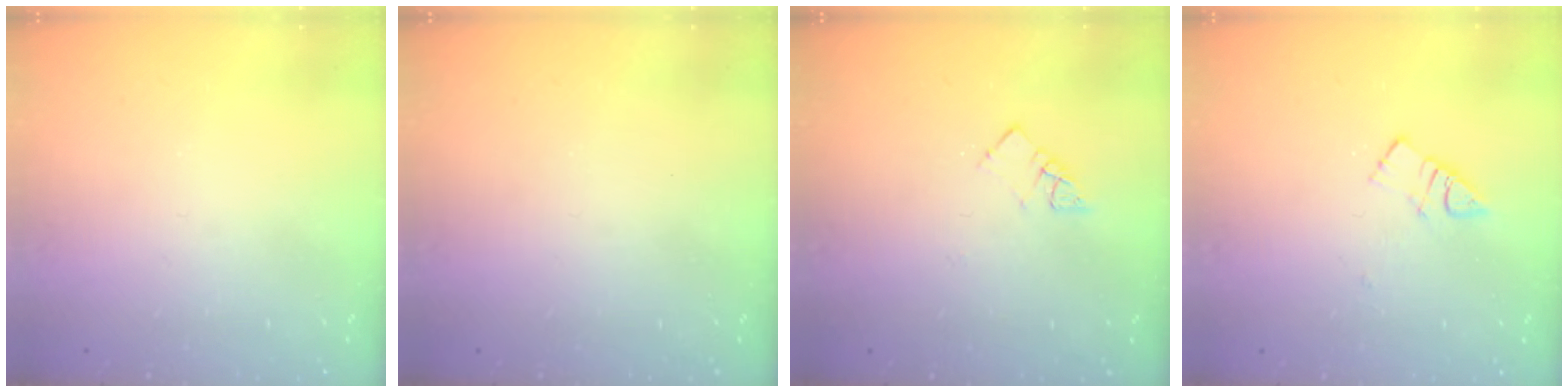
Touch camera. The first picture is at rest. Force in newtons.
{"total": 0.0}
{"total": 4.5, "press": 4.5, "slide": 0.4}
{"total": 4.8, "press": 4.7, "slide": 0.8}